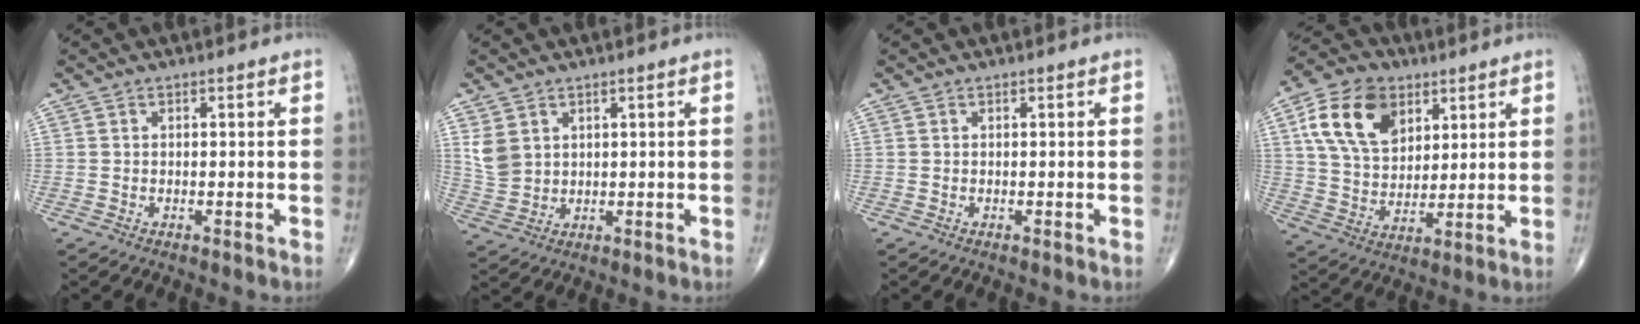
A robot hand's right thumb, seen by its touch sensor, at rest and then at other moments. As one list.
[{"total": 5.0, "force": [2.1, 3.8, 2.5], "torque": [-0.042, -0.009, 0.054]}, {"total": 0.0}, {"total": 15.5, "force": [6.3, 10.2, 9.8], "torque": [-0.158, -0.015, 0.119]}]